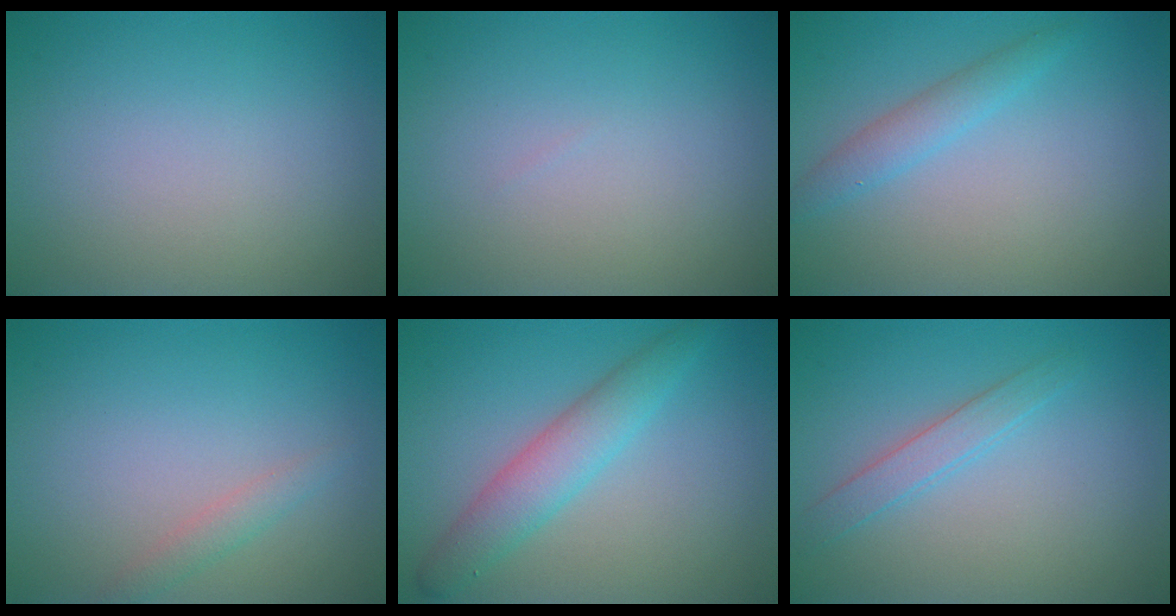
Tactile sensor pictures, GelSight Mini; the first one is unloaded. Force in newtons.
{"total": 0.0}
{"total": 2.0, "press": 2.0, "slide": 0.1}
{"total": 1.3, "press": 1.3, "slide": 0.1}
{"total": 3.8, "press": 3.8, "slide": 0.1}
{"total": 2.0, "press": 2.0, "slide": 0.1}